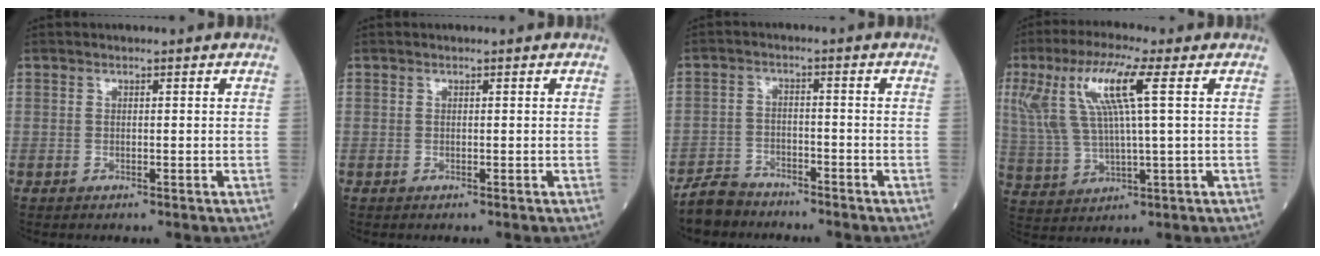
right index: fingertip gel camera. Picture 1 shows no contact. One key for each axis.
{"total": 0.0}
{"total": 5.1, "fx": -4.7, "fy": 1.8, "fz": 0.3, "tx": -0.012, "ty": -0.007, "tz": -0.092}
{"total": 12.0, "fx": 4.2, "fy": 1.2, "fz": 11.2, "tx": -0.256, "ty": 0.018, "tz": 0.082}